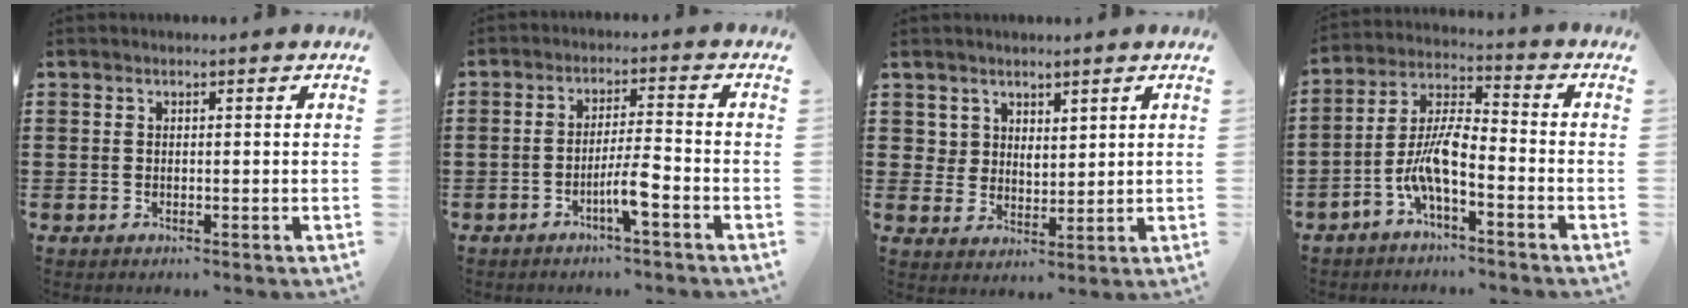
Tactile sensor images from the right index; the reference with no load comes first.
{"total": 5.1, "force": [-2.6, 0.3, 4.4], "torque": [-0.089, -0.009, -0.049]}
{"total": 3.9, "force": [3.2, 2.2, 0.0], "torque": [-0.013, 0.001, 0.063]}
{"total": 7.3, "force": [-3.6, 1.9, 6.1], "torque": [-0.146, -0.010, -0.076]}